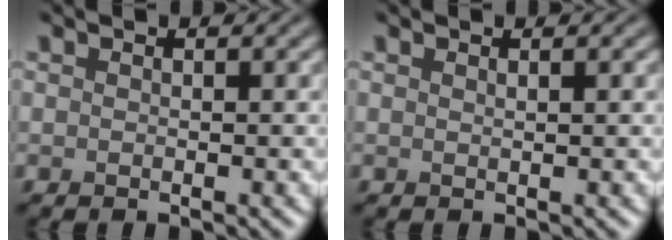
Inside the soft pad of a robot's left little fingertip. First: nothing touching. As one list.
[{"total": 0.6, "force": [0.3, 0.1, 0.5], "torque": [-0.004, 0.002, 0.005]}]